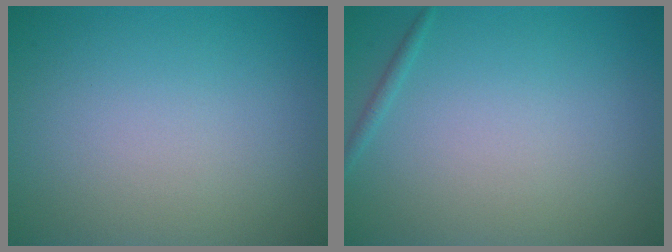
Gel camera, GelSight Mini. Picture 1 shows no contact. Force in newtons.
{"total": 0.6, "press": 0.6, "slide": 0.1}